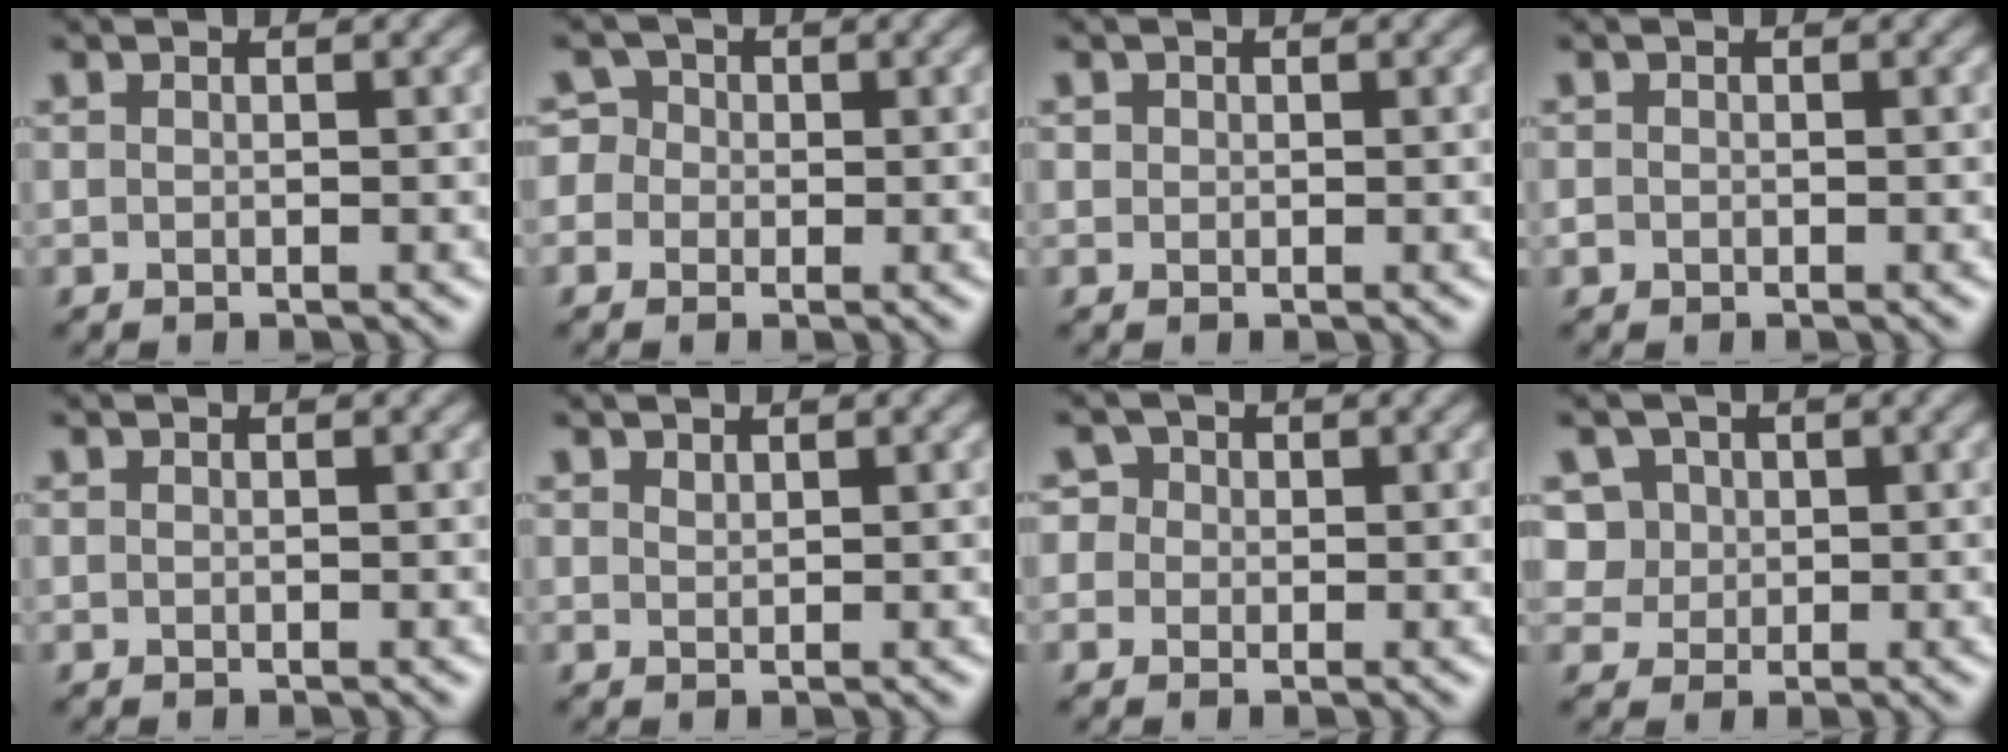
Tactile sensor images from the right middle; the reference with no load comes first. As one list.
[{"total": 3.6, "force": [0.5, 3.4, 1.2], "torque": [-0.007, 0.021, -0.013]}, {"total": 0.6, "force": [0.2, 0.5, 0.0], "torque": [0.000, -0.003, 0.007]}, {"total": 0.6, "force": [-0.2, 0.5, 0.2], "torque": [-0.005, -0.002, -0.002]}, {"total": 0.0}, {"total": 0.7, "force": [0.7, 0.2, 0.0], "torque": [-0.003, -0.003, 0.014]}, {"total": 3.0, "force": [1.0, 2.7, 1.0], "torque": [-0.015, 0.007, -0.002]}, {"total": 5.2, "force": [2.1, 4.3, 2.0], "torque": [-0.042, 0.005, 0.030]}]